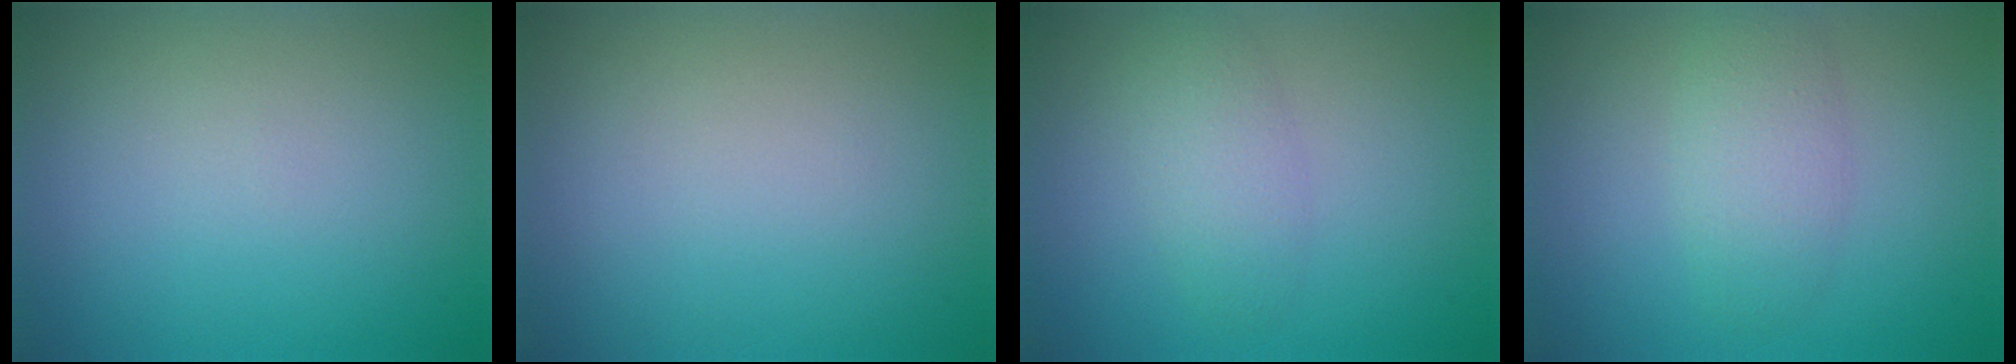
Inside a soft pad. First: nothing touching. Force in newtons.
{"total": 0.0}
{"total": 2.4, "press": 2.4, "slide": 0.1}
{"total": 2.9, "press": 2.9, "slide": 0.1}